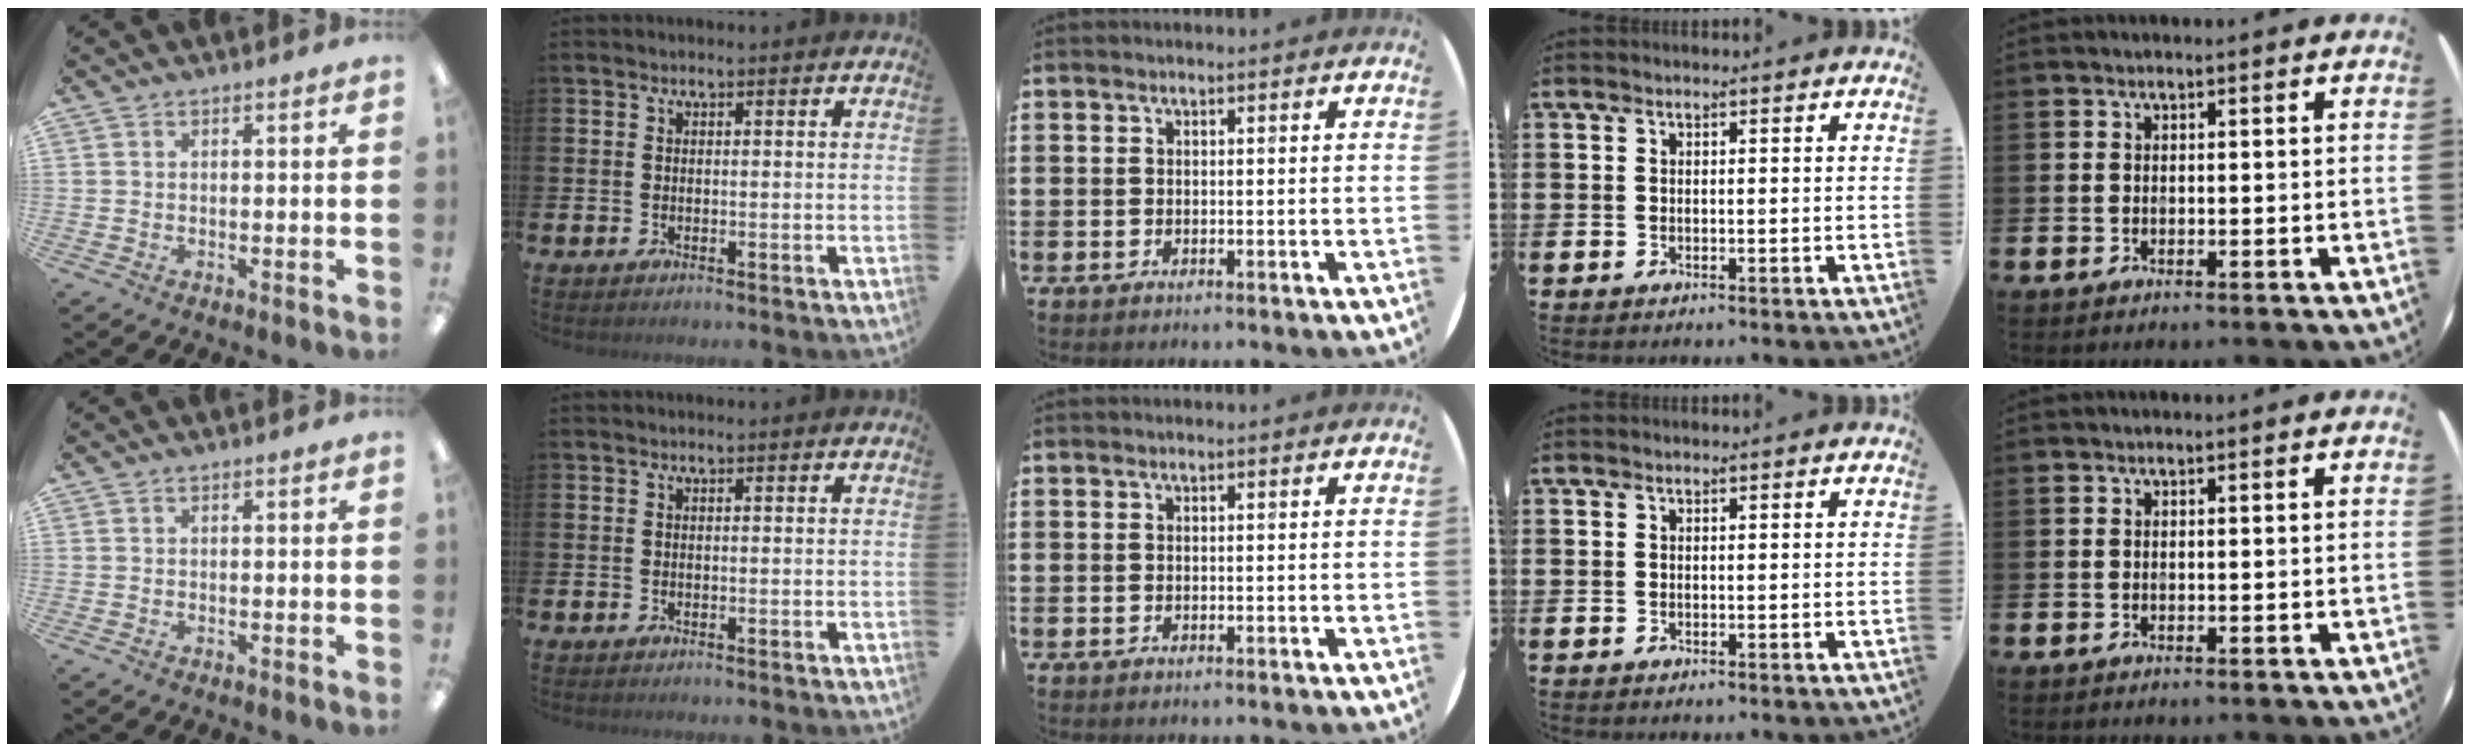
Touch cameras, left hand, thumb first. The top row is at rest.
{}